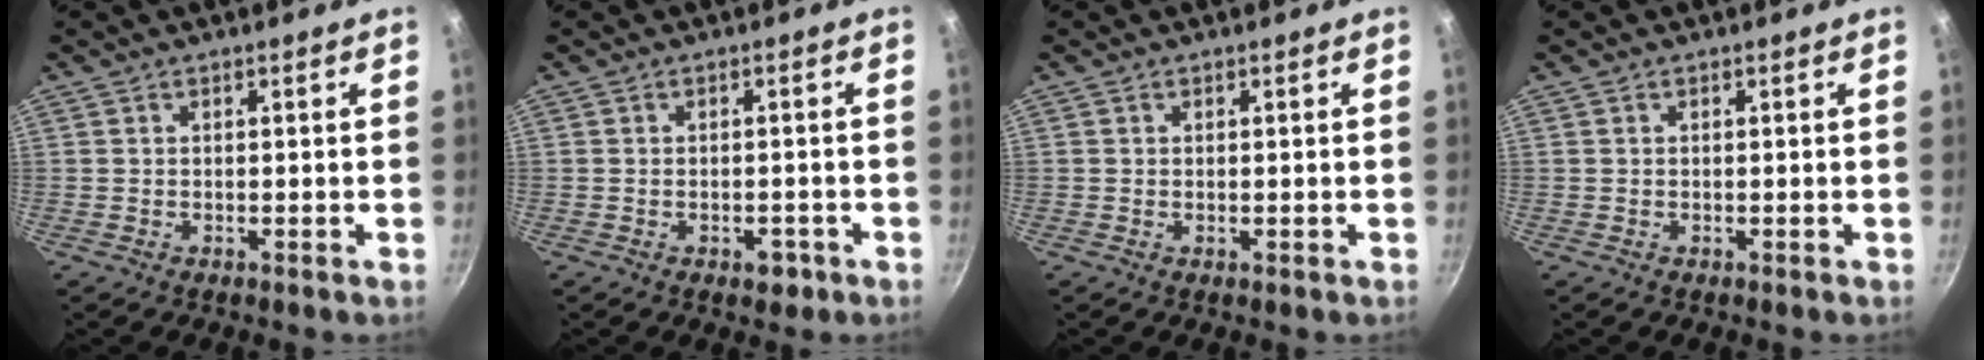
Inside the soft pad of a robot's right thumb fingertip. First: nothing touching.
{"total": 2.8, "force": [-1.5, 1.6, 1.8], "torque": [-0.017, 0.013, -0.013]}
{"total": 0.0}
{"total": 0.0}